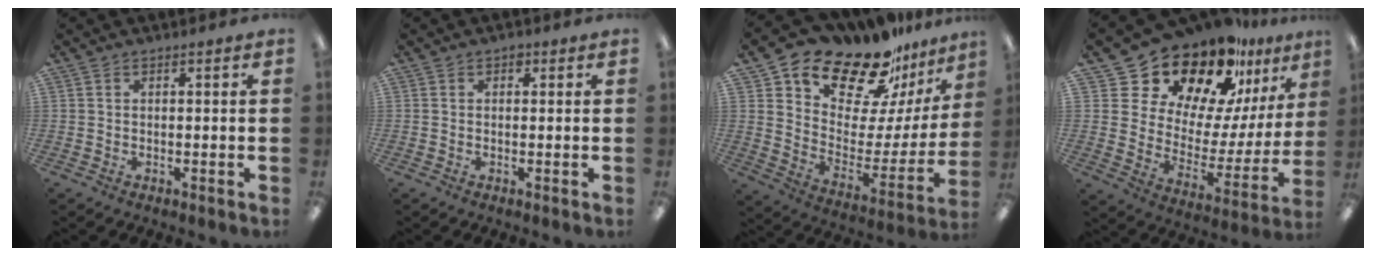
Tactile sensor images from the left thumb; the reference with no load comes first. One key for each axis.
{"total": 1.1, "fx": 0.5, "fy": 0.8, "fz": 0.5, "tx": -0.002, "ty": 0.000, "tz": 0.007}
{"total": 21.2, "fx": 17.8, "fy": 8.3, "fz": 8.1, "tx": -0.131, "ty": -0.138, "tz": 0.302}
{"total": 22.8, "fx": 19.3, "fy": 8.8, "fz": 8.3, "tx": -0.149, "ty": -0.146, "tz": 0.344}